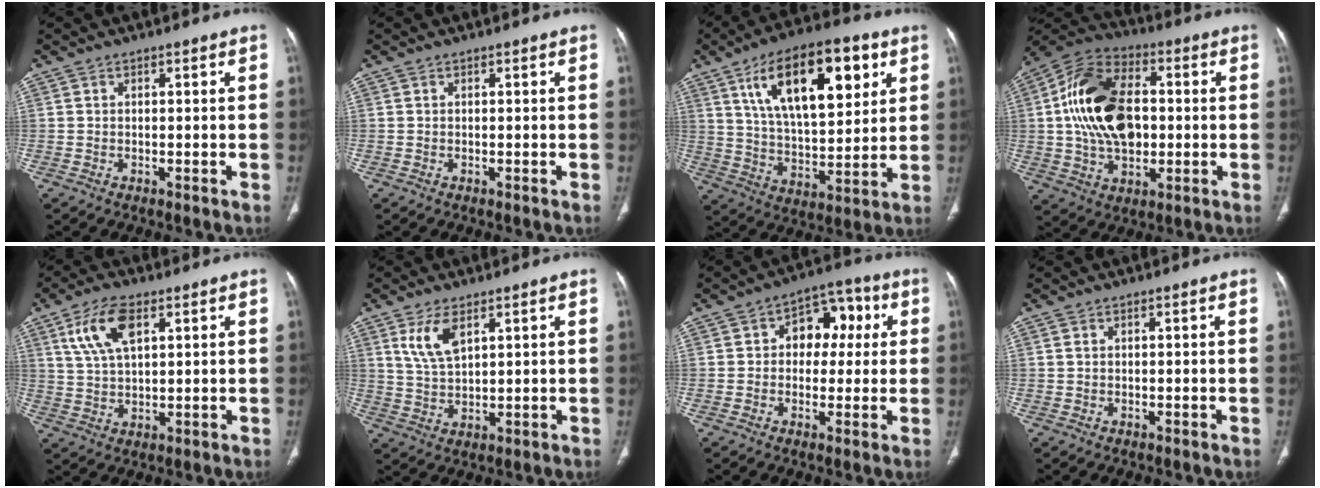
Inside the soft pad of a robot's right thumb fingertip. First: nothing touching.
{"total": 0.0}
{"total": 22.3, "force": [9.4, 10.0, 17.5], "torque": [-0.253, -0.026, 0.162]}
{"total": 19.6, "force": [1.2, 12.5, 15.1], "torque": [-0.258, 0.018, 0.020]}
{"total": 9.2, "force": [4.1, 4.3, 7.0], "torque": [-0.139, -0.005, 0.082]}
{"total": 6.4, "force": [3.3, 2.6, 4.9], "torque": [-0.097, -0.014, 0.076]}
{"total": 9.7, "force": [1.6, 6.9, 6.7], "torque": [-0.045, 0.023, 0.015]}
{"total": 0.6, "force": [0.3, 0.3, 0.4], "torque": [-0.010, 0.010, 0.009]}